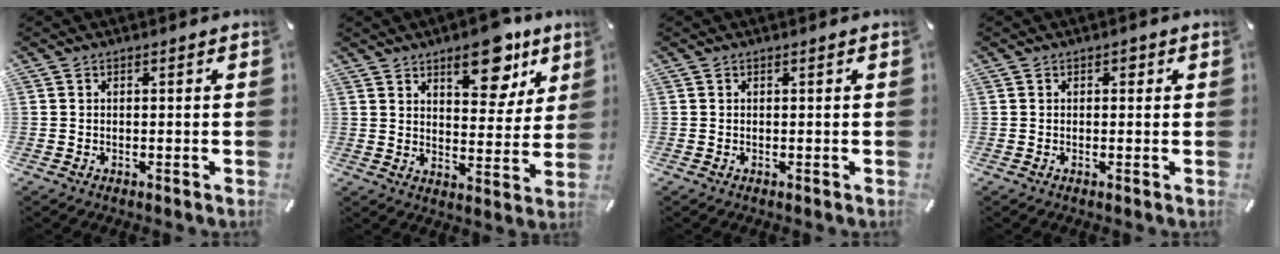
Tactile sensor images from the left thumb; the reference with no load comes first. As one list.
[{"total": 13.4, "force": [8.8, 6.5, 7.8], "torque": [-0.080, -0.054, 0.144]}, {"total": 0.0}, {"total": 1.1, "force": [0.3, 0.9, 0.5], "torque": [-0.003, 0.003, 0.001]}]